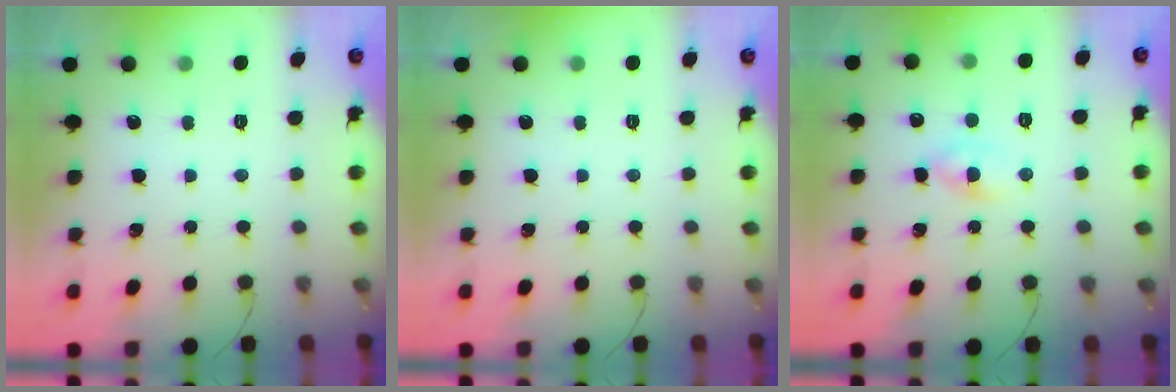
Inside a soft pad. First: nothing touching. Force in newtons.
{"total": 0.0}
{"total": 1.7, "press": 1.4, "slide": 0.8}